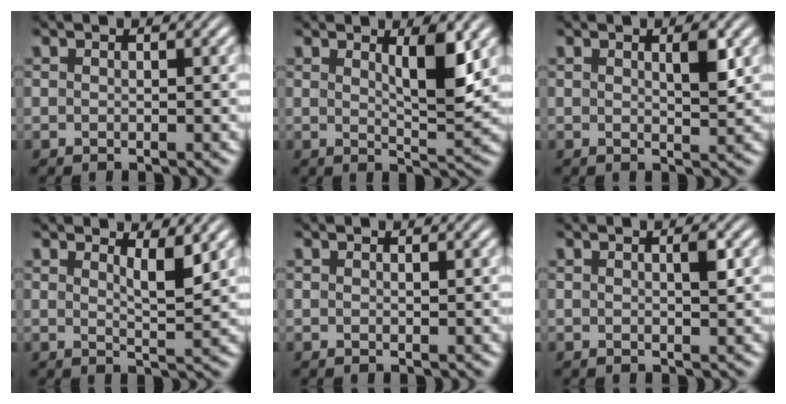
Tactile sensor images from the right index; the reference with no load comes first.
{"total": 3.7, "force": [1.5, 0.4, 3.3], "torque": [-0.052, -0.018, 0.031]}
{"total": 1.8, "force": [0.7, 0.1, 1.6], "torque": [-0.020, -0.007, 0.012]}
{"total": 2.4, "force": [1.5, 0.1, 1.8], "torque": [-0.025, -0.019, 0.029]}
{"total": 0.0}
{"total": 1.1, "force": [0.3, 0.0, 1.1], "torque": [-0.014, -0.002, 0.004]}